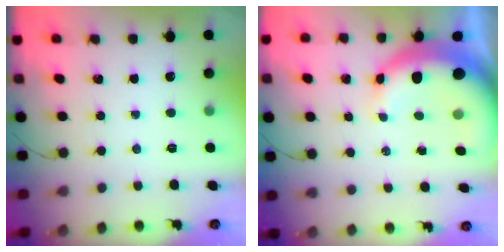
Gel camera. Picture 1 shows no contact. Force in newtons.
{"total": 10.4, "press": 10.2, "slide": 1.7}